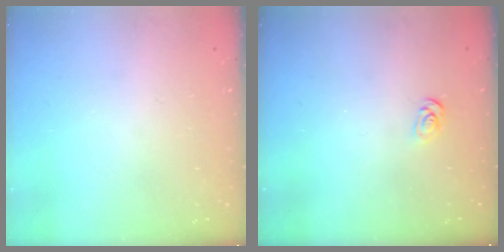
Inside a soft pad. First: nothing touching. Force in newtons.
{"total": 2.1, "press": 2.1, "slide": 0.2}